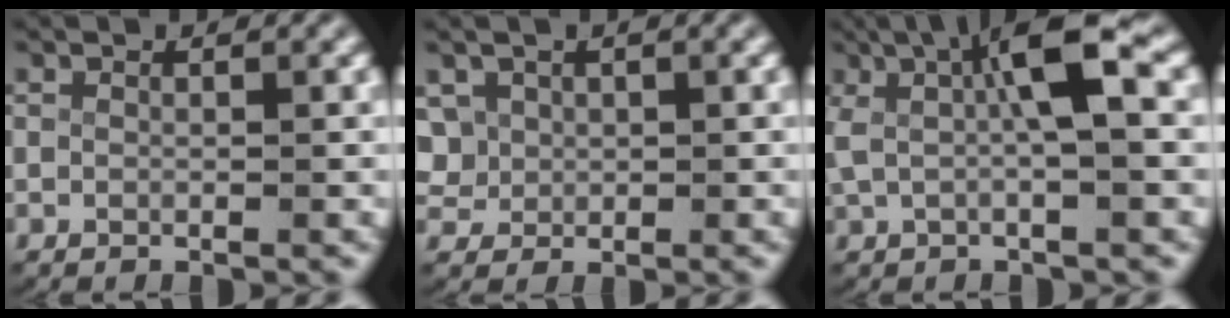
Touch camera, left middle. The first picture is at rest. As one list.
[{"total": 3.5, "force": [0.8, 3.1, 1.3], "torque": [-0.054, -0.016, 0.025]}, {"total": 6.8, "force": [1.9, 2.1, 6.2], "torque": [-0.110, 0.024, 0.022]}]